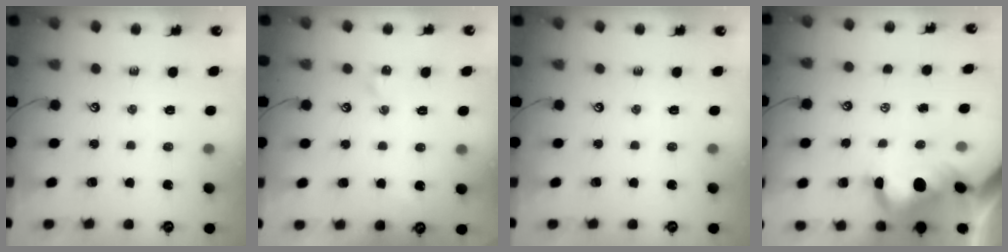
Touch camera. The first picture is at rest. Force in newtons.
{"total": 2.3, "press": 2.3, "slide": 0.2}
{"total": 0.0}
{"total": 9.8, "press": 9.7, "slide": 1.4}